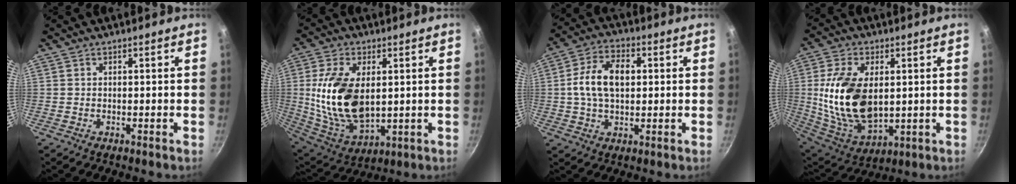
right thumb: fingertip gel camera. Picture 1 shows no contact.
{"total": 18.0, "force": [2.0, 10.3, 14.6], "torque": [-0.268, -0.017, 0.051]}
{"total": 11.2, "force": [1.2, 7.1, 8.5], "torque": [-0.136, 0.019, 0.012]}
{"total": 18.9, "force": [1.8, 11.2, 15.1], "torque": [-0.275, -0.016, 0.049]}